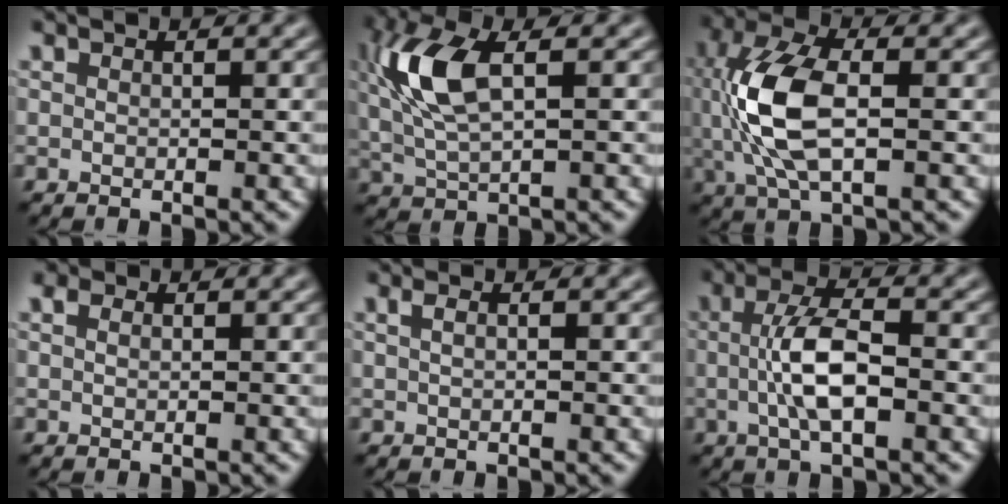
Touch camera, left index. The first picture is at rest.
{"total": 6.8, "force": [1.4, 2.8, 6.1], "torque": [-0.141, 0.012, 0.024]}
{"total": 7.9, "force": [0.1, 3.6, 7.0], "torque": [-0.162, 0.008, -0.001]}
{"total": 0.9, "force": [0.6, 0.5, 0.5], "torque": [-0.012, 0.002, 0.005]}
{"total": 0.9, "force": [0.4, 0.3, 0.8], "torque": [-0.016, 0.003, 0.006]}
{"total": 4.9, "force": [-0.4, 1.5, 4.6], "torque": [-0.096, 0.006, -0.012]}